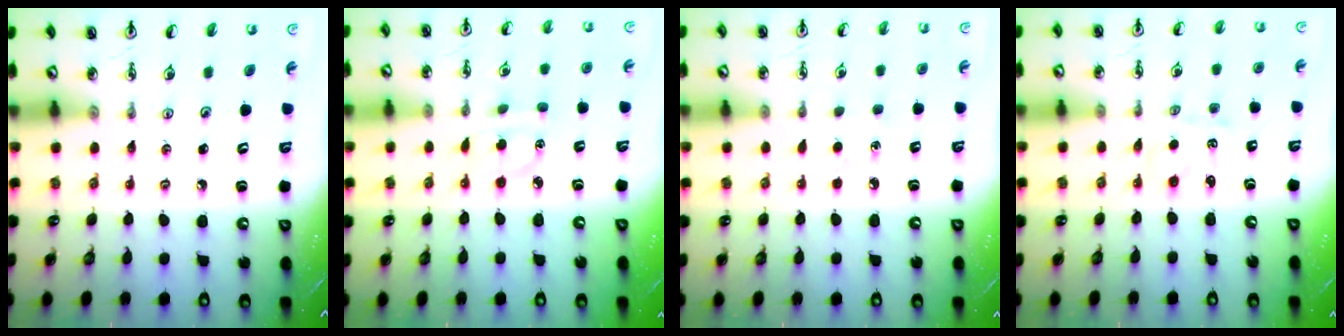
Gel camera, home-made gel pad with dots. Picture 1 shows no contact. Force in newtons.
{"total": 3.6, "press": 3.5, "slide": 0.7}
{"total": 3.1, "press": 3.1, "slide": 0.3}
{"total": 1.6, "press": 1.5, "slide": 0.3}